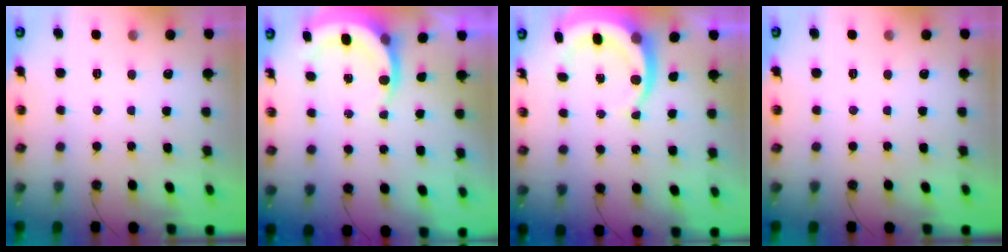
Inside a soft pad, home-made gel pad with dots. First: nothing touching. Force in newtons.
{"total": 4.9, "press": 4.9, "slide": 0.3}
{"total": 8.6, "press": 8.4, "slide": 1.5}
{"total": 0.0}